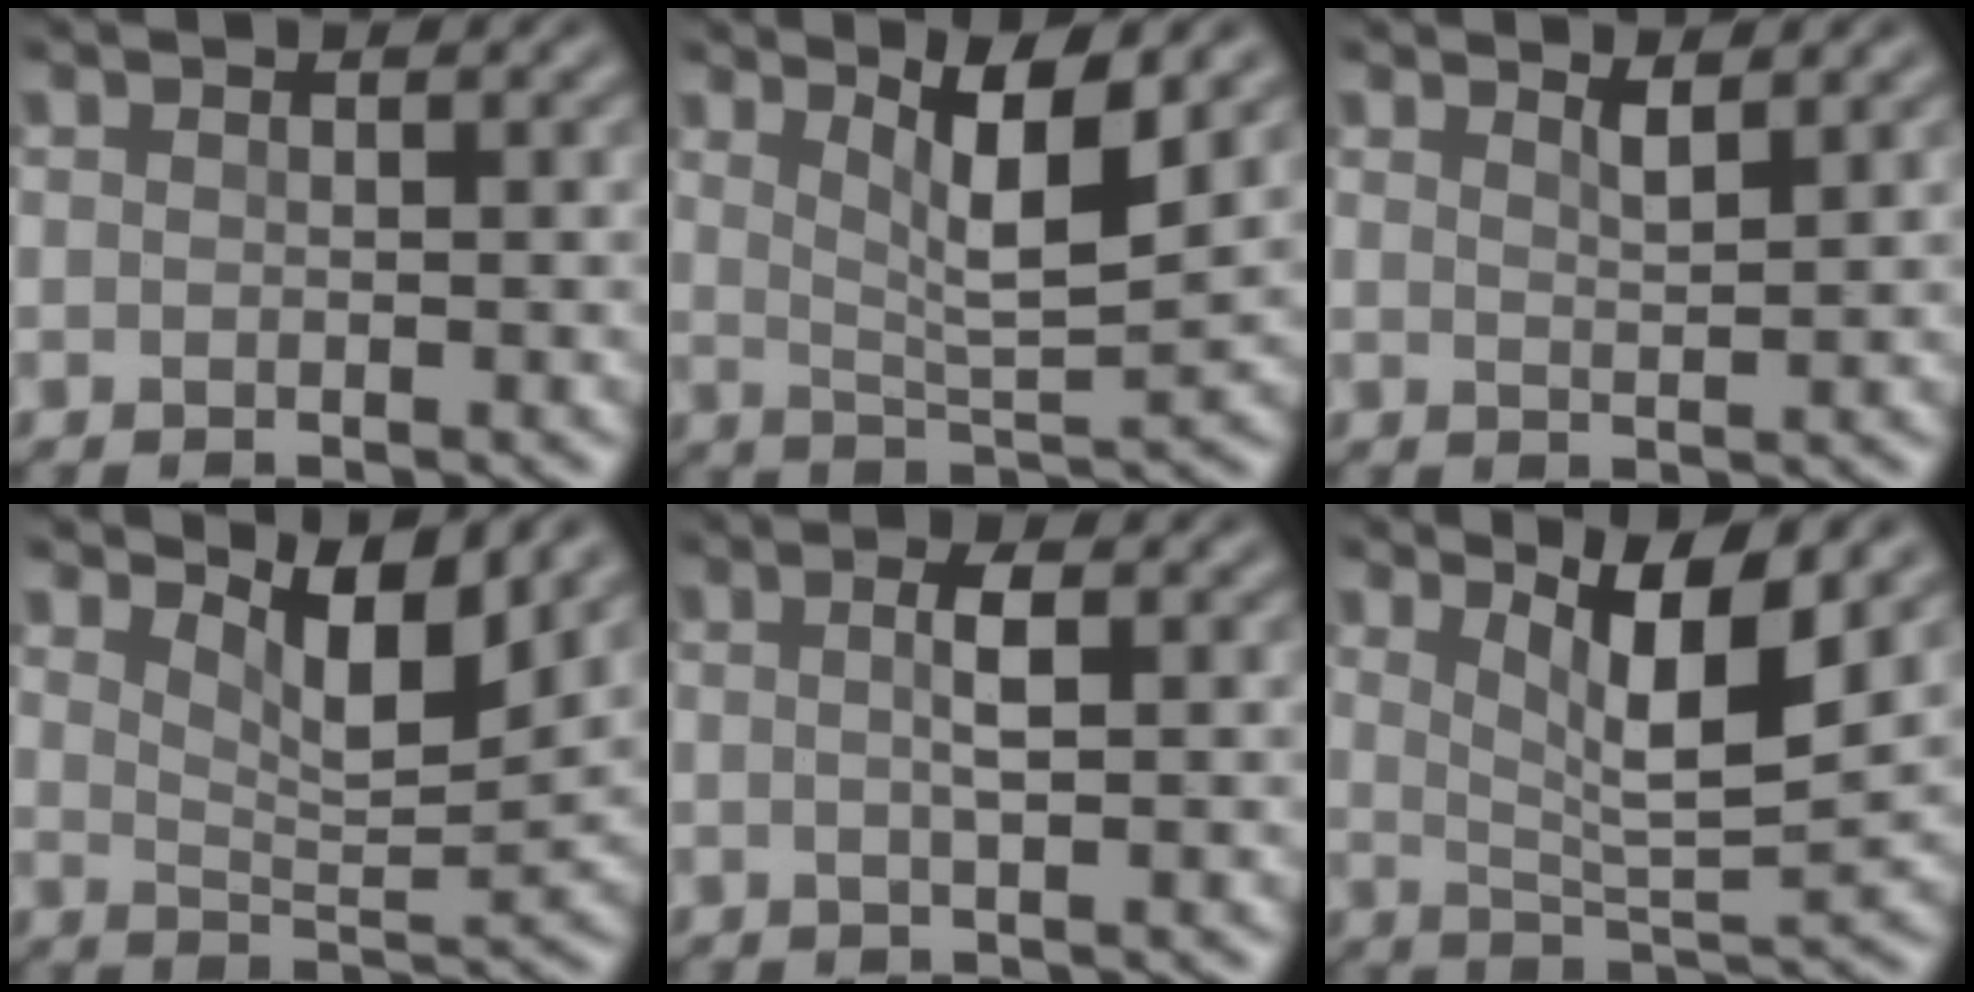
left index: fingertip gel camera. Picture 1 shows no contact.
{"total": 5.6, "force": [2.6, 1.2, 4.8], "torque": [-0.078, -0.007, 0.049]}
{"total": 1.3, "force": [1.0, 0.3, 0.8], "torque": [-0.008, -0.002, 0.015]}
{"total": 5.3, "force": [3.6, 1.3, 3.7], "torque": [-0.066, -0.008, 0.058]}
{"total": 1.9, "force": [-0.1, 0.4, 1.8], "torque": [-0.035, 0.004, -0.004]}
{"total": 6.5, "force": [3.1, 1.4, 5.5], "torque": [-0.090, -0.007, 0.060]}